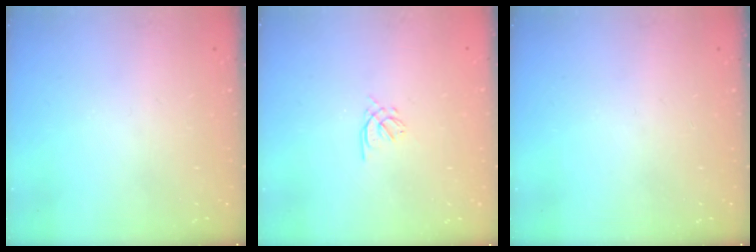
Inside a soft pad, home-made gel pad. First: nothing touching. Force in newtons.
{"total": 1.2, "press": 1.0, "slide": 0.5}
{"total": 0.0}